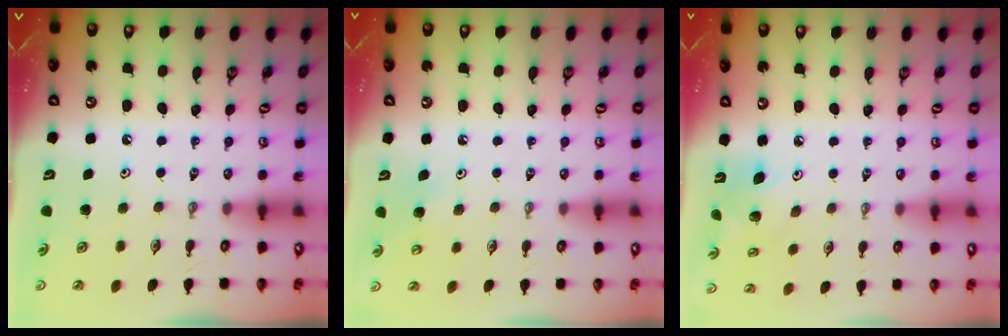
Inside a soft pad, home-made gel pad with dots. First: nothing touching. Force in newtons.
{"total": 6.2, "press": 6.1, "slide": 0.6}
{"total": 7.8, "press": 7.6, "slide": 1.9}